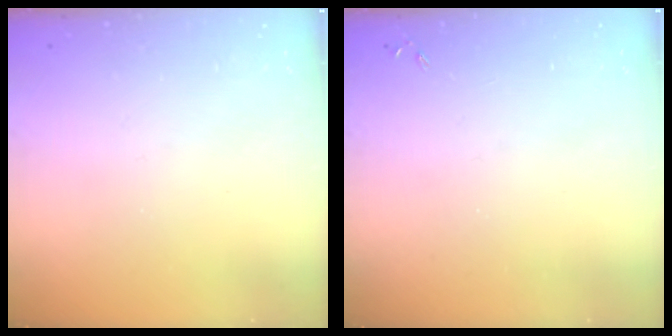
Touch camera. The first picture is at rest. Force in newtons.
{"total": 0.0}